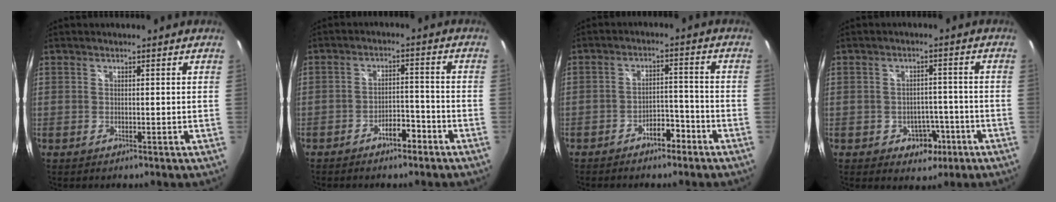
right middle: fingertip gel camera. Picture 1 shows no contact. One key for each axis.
{"total": 4.7, "fx": -3.5, "fy": 1.9, "fz": 2.5, "tx": -0.051, "ty": 0.007, "tz": -0.047}
{"total": 5.1, "fx": -3.8, "fy": 2.4, "fz": 2.4, "tx": -0.050, "ty": 0.015, "tz": -0.050}
{"total": 5.4, "fx": -2.5, "fy": 4.3, "fz": 2.2, "tx": -0.046, "ty": 0.011, "tz": -0.021}